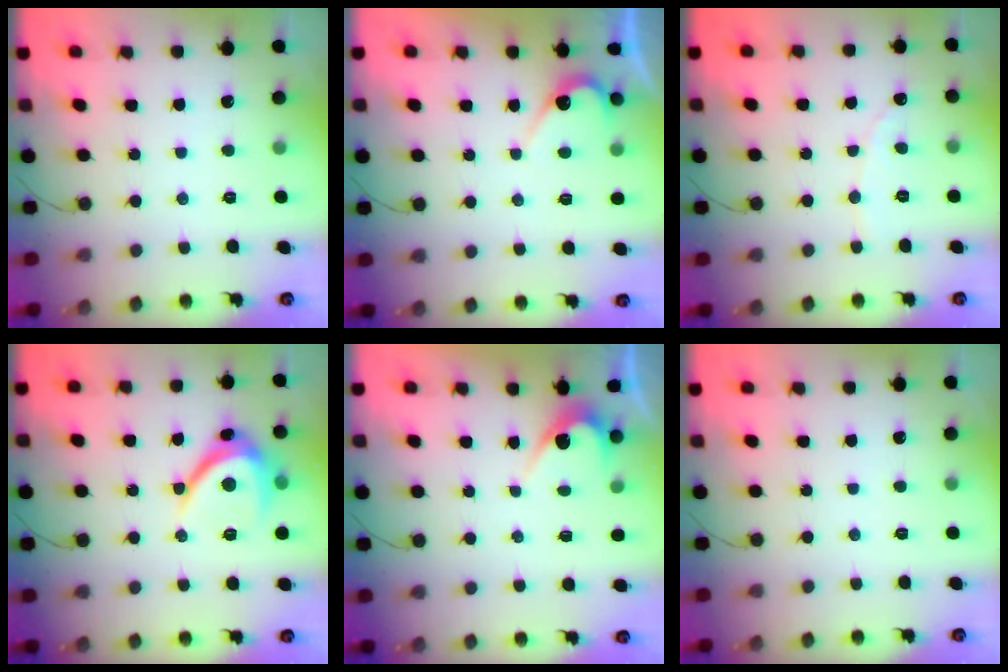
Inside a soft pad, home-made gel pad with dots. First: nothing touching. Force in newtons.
{"total": 5.4, "press": 5.4, "slide": 0.3}
{"total": 1.7, "press": 1.7, "slide": 0.1}
{"total": 9.6, "press": 9.6, "slide": 0.9}
{"total": 3.0, "press": 3.0, "slide": 0.2}
{"total": 0.0}